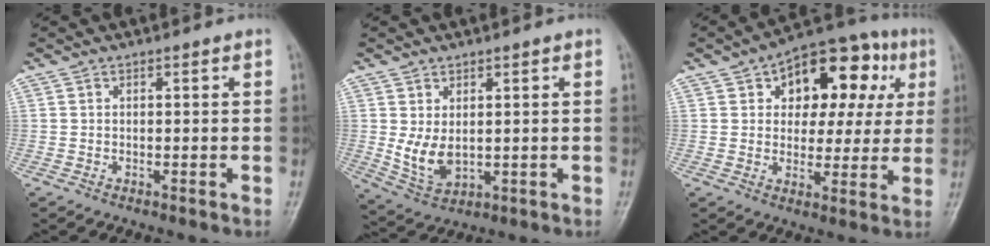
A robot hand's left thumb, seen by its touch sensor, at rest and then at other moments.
{"total": 6.3, "force": [0.7, 4.0, 4.8], "torque": [-0.082, -0.015, 0.030]}
{"total": 17.0, "force": [5.7, 10.5, 12.1], "torque": [-0.102, 0.020, 0.077]}